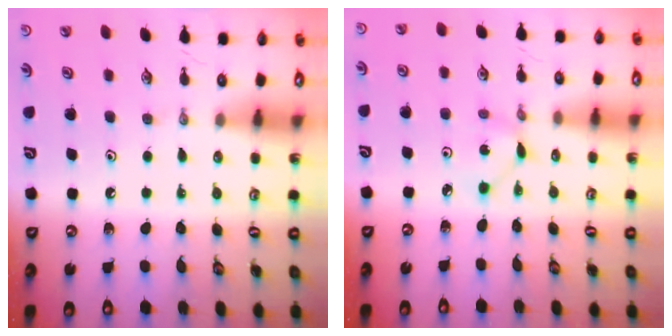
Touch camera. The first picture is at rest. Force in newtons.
{"total": 1.3, "press": 1.3, "slide": 0.1}